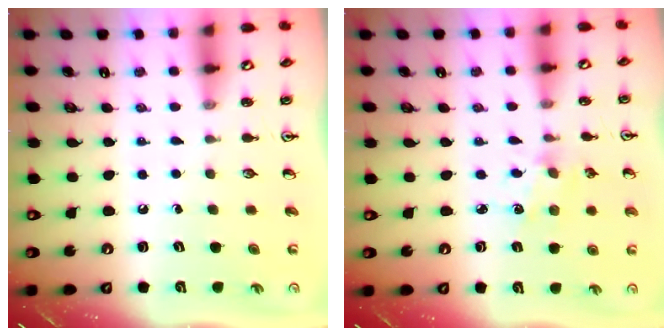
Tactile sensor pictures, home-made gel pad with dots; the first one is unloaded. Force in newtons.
{"total": 2.9, "press": 2.9, "slide": 0.3}